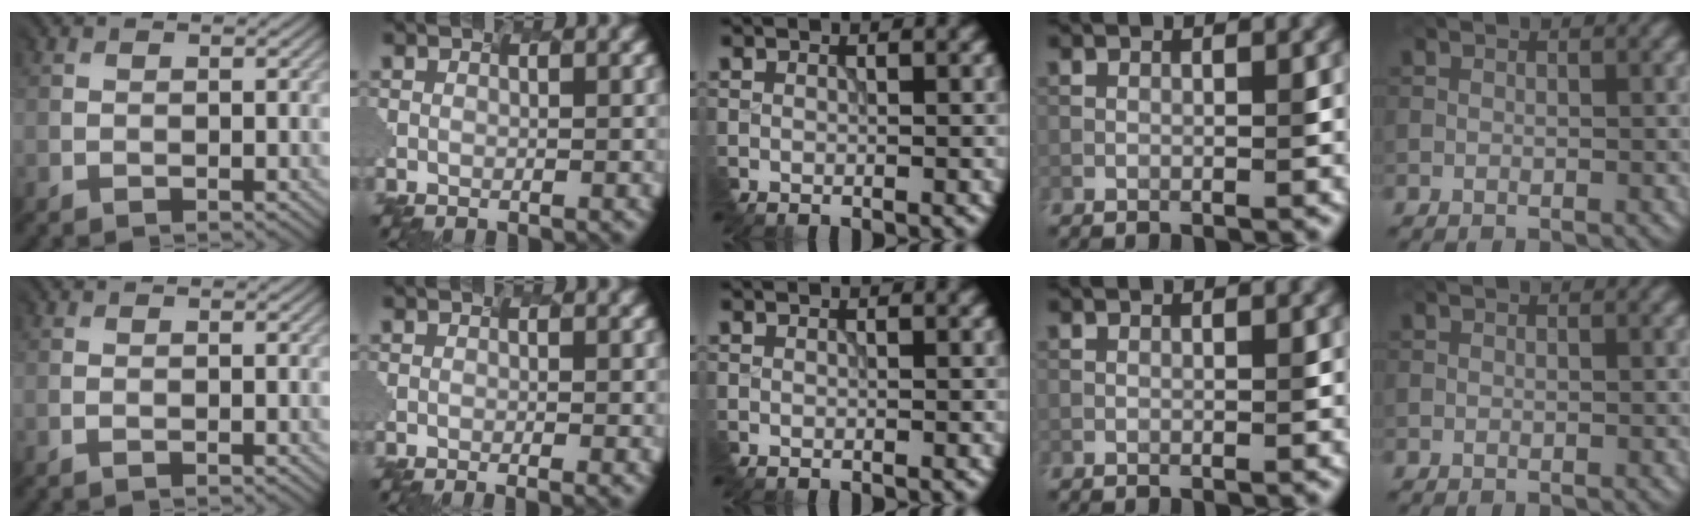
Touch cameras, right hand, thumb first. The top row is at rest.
{"index": {"total": 1.7, "force": [-0.4, 0.6, 1.6], "torque": [-0.003, 0.001, -0.011]}}